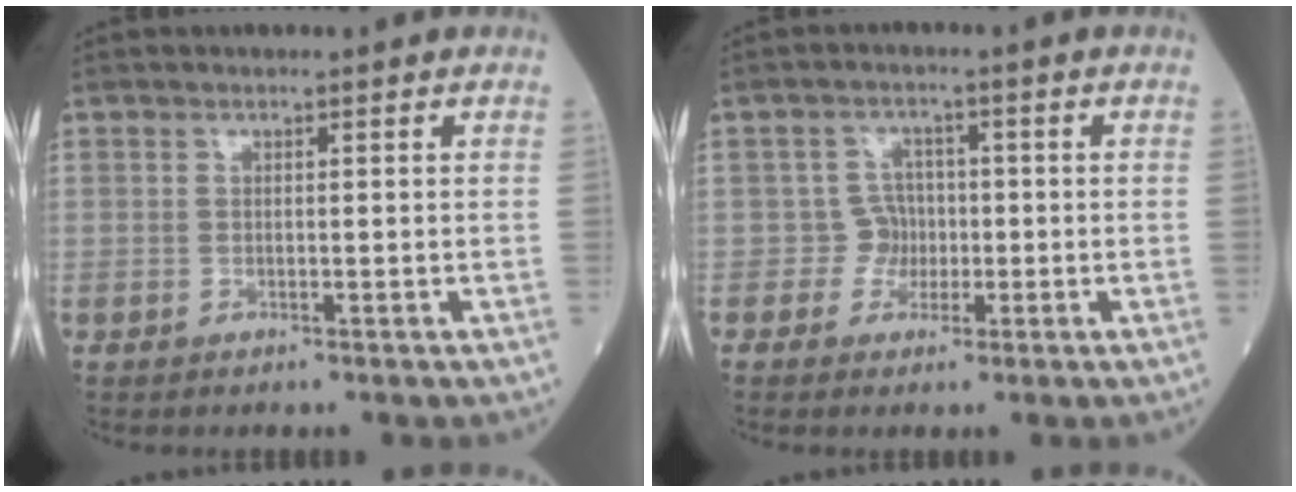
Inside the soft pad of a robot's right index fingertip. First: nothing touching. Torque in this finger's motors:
{"motor_torque": [0.07, 0.00, -0.05, -0.02]}